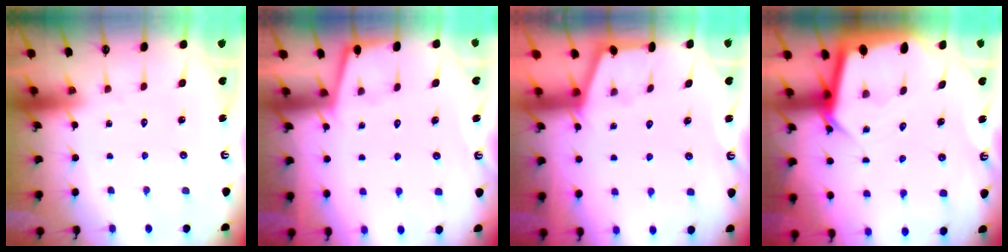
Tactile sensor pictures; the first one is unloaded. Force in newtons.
{"total": 2.3, "press": 2.3, "slide": 0.3}
{"total": 1.5, "press": 1.5, "slide": 0.2}
{"total": 5.2, "press": 5.2, "slide": 0.4}